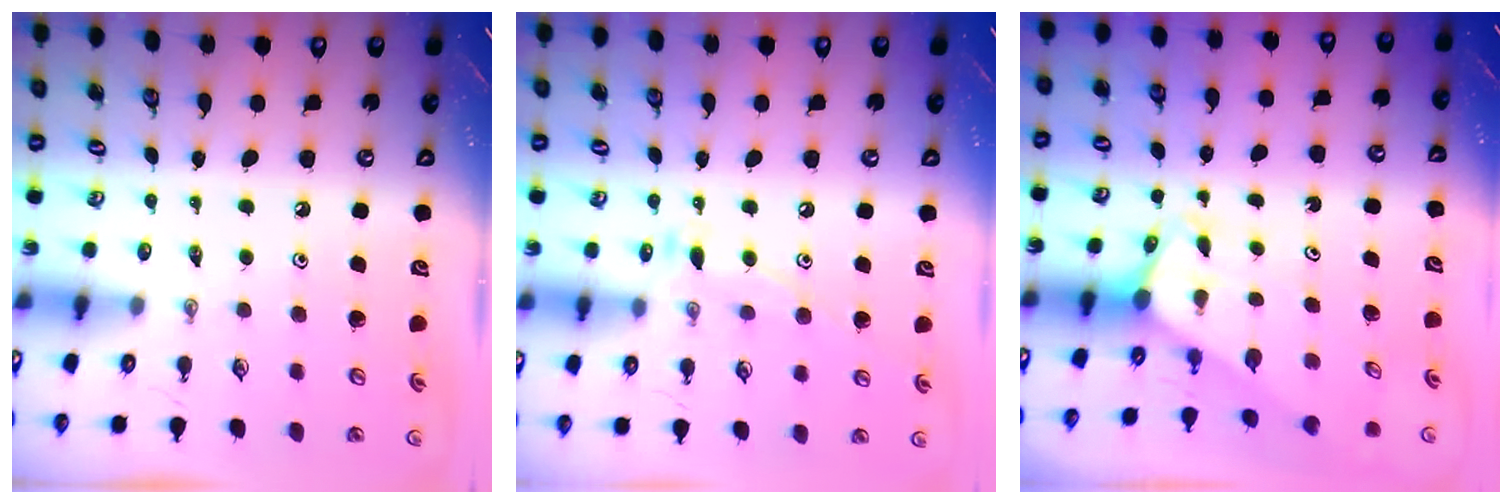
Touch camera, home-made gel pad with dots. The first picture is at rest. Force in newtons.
{"total": 10.4, "press": 10.4, "slide": 0.8}
{"total": 3.0, "press": 3.0, "slide": 0.2}